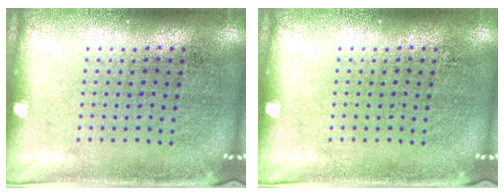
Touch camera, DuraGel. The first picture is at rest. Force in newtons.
{"total": 0.0}